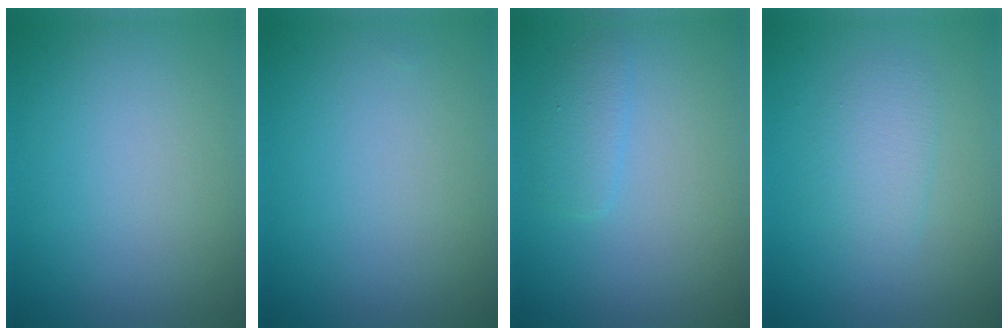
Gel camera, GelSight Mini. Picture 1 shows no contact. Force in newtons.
{"total": 0.0}
{"total": 1.5, "press": 1.5, "slide": 0.1}
{"total": 2.1, "press": 2.1, "slide": 0.1}